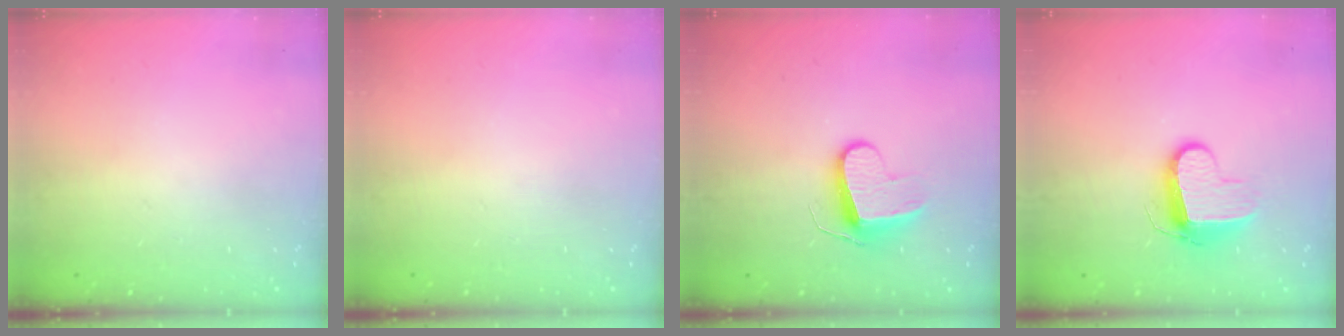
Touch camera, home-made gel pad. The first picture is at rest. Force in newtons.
{"total": 0.0}
{"total": 8.8, "press": 8.8, "slide": 0.2}
{"total": 9.7, "press": 9.7, "slide": 0.4}